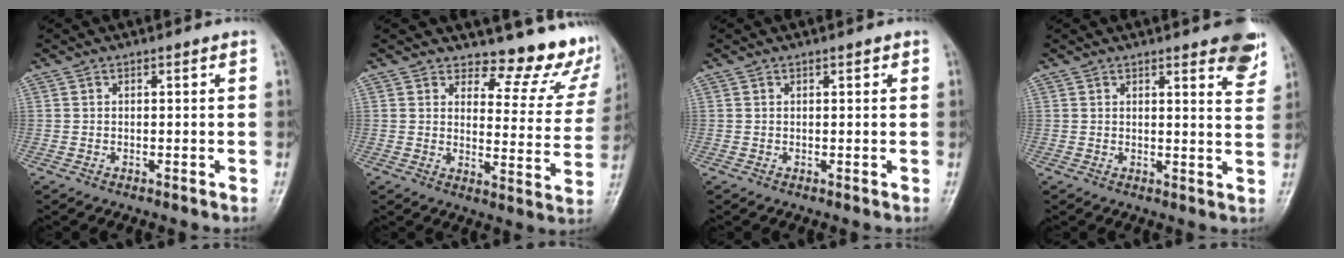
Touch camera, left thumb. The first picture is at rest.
{"total": 13.6, "force": [11.9, 5.0, 4.2], "torque": [-0.005, -0.112, 0.127]}
{"total": 0.8, "force": [0.5, 0.3, 0.6], "torque": [-0.006, -0.001, 0.006]}
{"total": 7.8, "force": [5.2, 1.9, 5.6], "torque": [-0.046, -0.026, 0.056]}